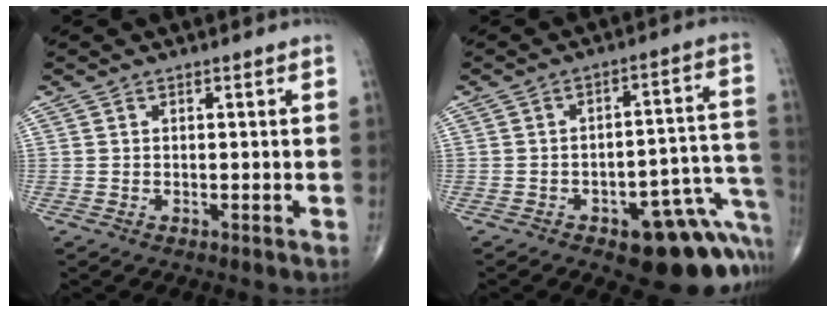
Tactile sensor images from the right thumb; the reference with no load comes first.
{"total": 16.9, "force": [-8.0, 7.5, 12.8], "torque": [-0.072, 0.079, -0.089]}